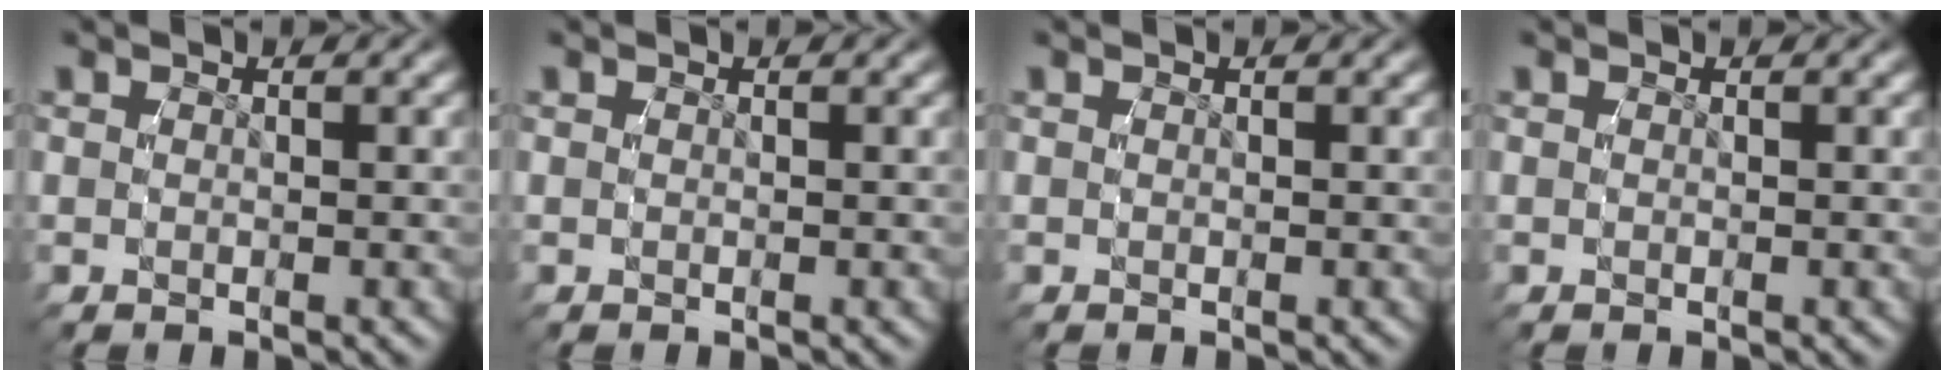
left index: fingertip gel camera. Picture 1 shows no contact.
{"total": 0.0}
{"total": 0.0}
{"total": 0.0}